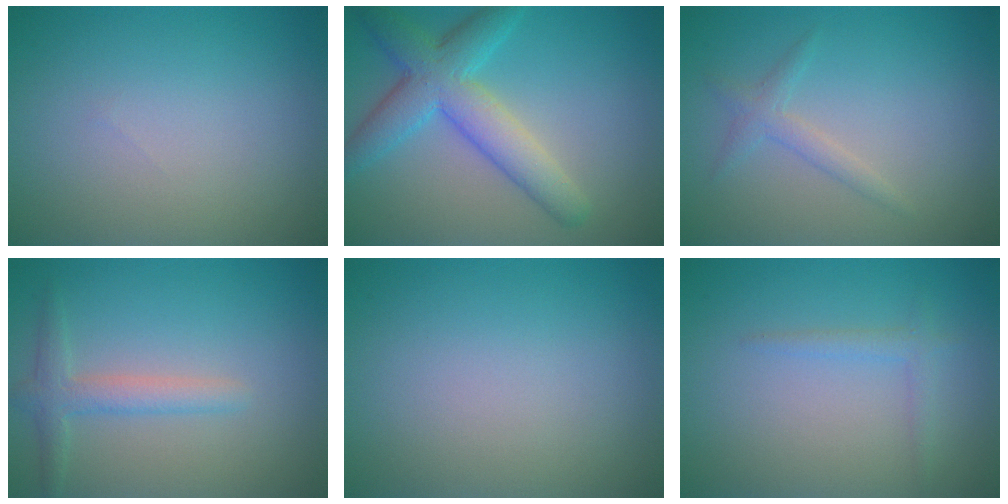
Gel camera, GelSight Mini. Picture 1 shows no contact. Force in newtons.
{"total": 6.0, "press": 6.0, "slide": 0.2}
{"total": 1.5, "press": 1.5, "slide": 0.1}
{"total": 2.4, "press": 2.4, "slide": 0.1}
{"total": 0.0}
{"total": 1.3, "press": 1.3, "slide": 0.1}